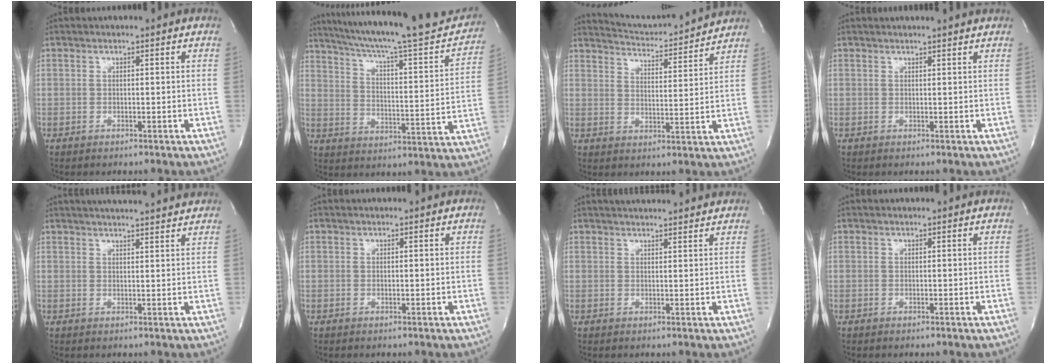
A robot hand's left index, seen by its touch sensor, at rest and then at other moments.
{"total": 25.5, "force": [22.6, 2.5, 11.4], "torque": [-0.181, -0.033, 0.303]}
{"total": 12.1, "force": [11.9, 0.2, 2.2], "torque": [-0.043, 0.001, 0.170]}
{"total": 3.6, "force": [3.4, -0.3, 1.2], "torque": [-0.017, 0.008, 0.036]}
{"total": 11.6, "force": [10.8, 0.6, 4.3], "torque": [-0.068, 0.018, 0.133]}
{"total": 0.0}
{"total": 9.4, "force": [8.9, 0.8, 2.9], "torque": [-0.044, 0.022, 0.109]}
{"total": 0.0}